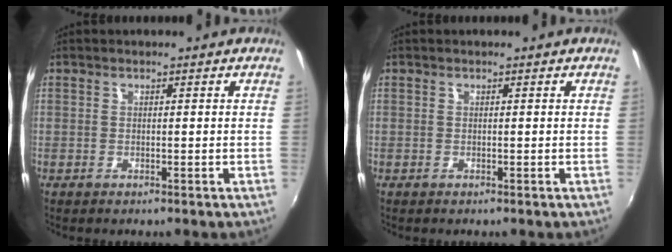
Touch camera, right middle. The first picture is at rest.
{"total": 0.0}